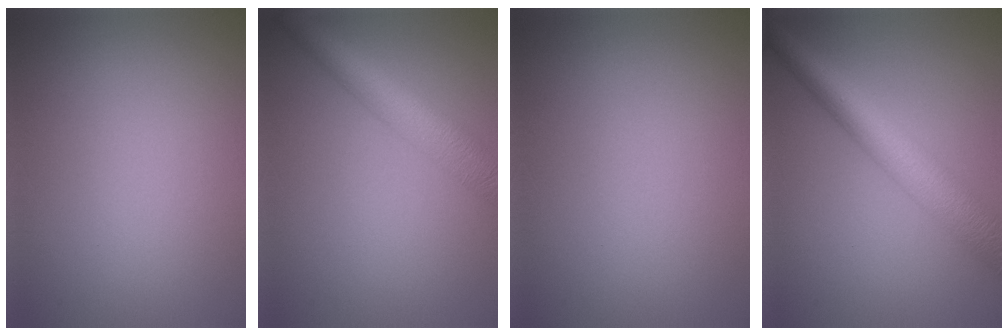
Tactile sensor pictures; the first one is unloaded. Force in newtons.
{"total": 5.6, "press": 5.6, "slide": 0.2}
{"total": 0.0}
{"total": 6.9, "press": 6.9, "slide": 0.1}